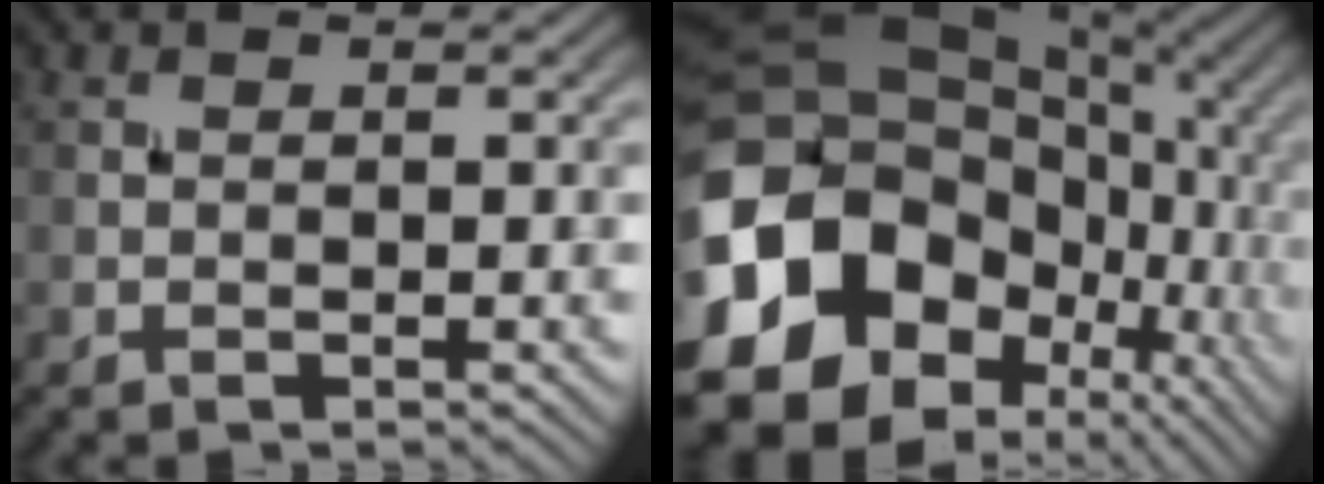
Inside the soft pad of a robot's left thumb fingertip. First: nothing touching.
{"total": 20.9, "force": [-3.3, 16.7, 12.2], "torque": [-0.306, -0.022, -0.026]}